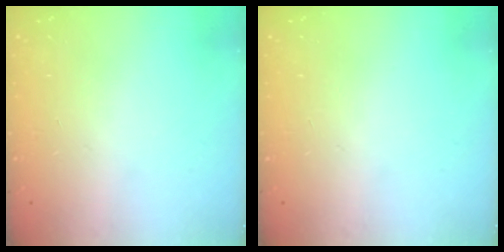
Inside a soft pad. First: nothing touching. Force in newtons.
{"total": 0.0}